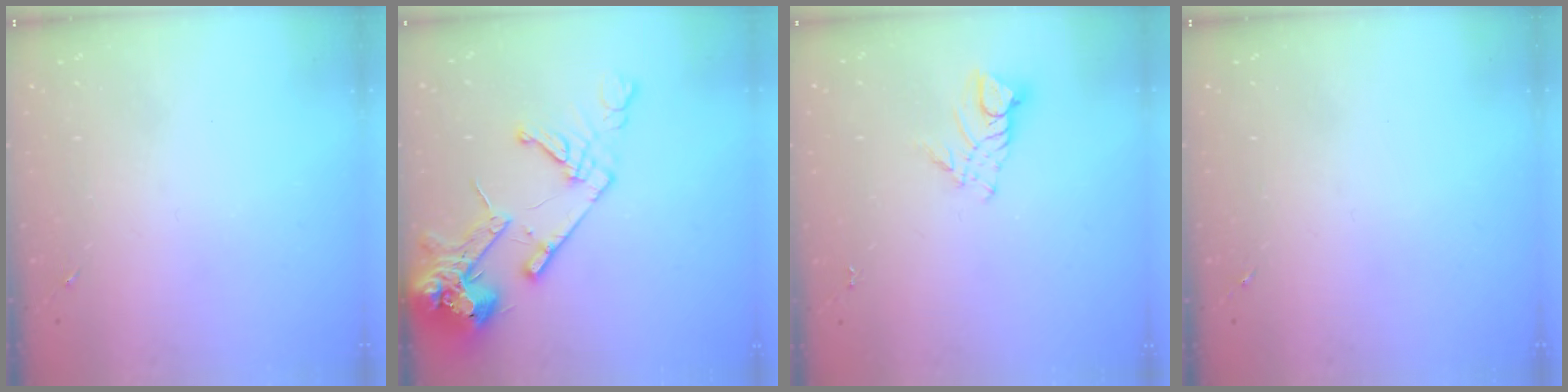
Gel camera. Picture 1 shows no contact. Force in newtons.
{"total": 16.9, "press": 16.7, "slide": 2.4}
{"total": 6.7, "press": 6.7, "slide": 0.5}
{"total": 0.0}